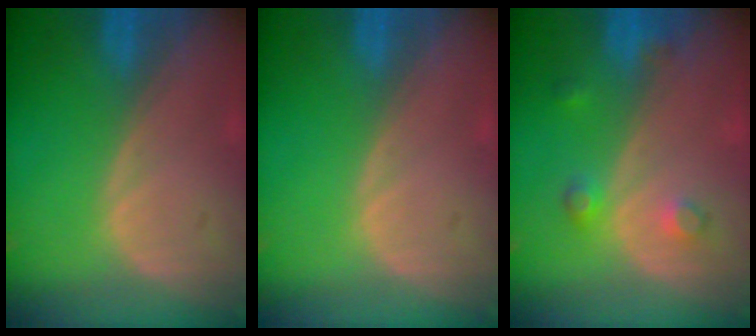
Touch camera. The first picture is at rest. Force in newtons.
{"total": 0.0}
{"total": 3.2, "press": 3.1, "slide": 0.8}